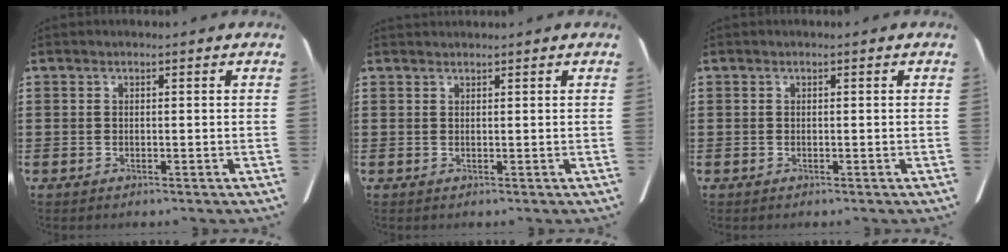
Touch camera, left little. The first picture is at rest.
{"total": 0.8, "force": [0.8, 0.0, 0.0], "torque": [-0.002, 0.000, 0.015]}
{"total": 0.0}